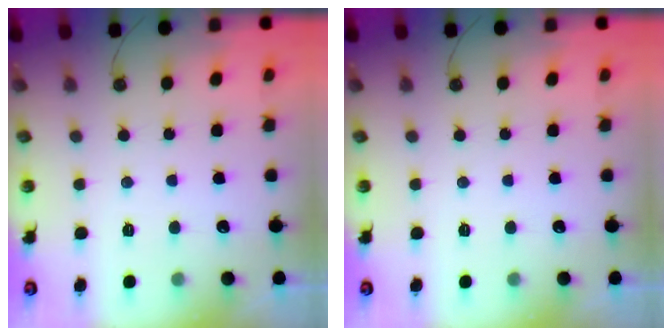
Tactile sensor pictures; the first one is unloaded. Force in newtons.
{"total": 0.0}